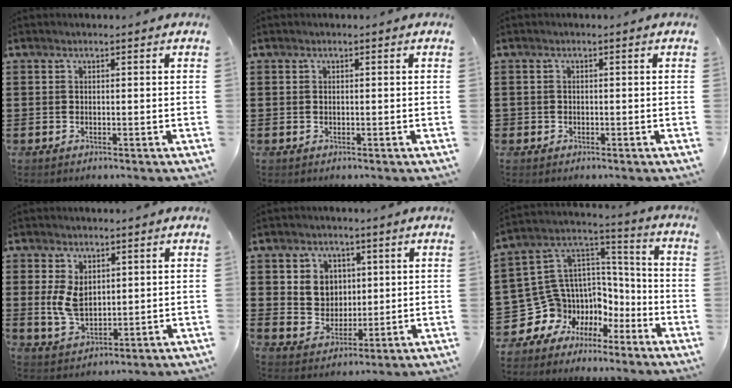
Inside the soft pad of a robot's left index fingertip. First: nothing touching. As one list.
[{"total": 0.0}, {"total": 0.6, "force": [-0.3, 0.5, 0.0], "torque": [-0.002, 0.001, -0.008]}, {"total": 5.9, "force": [1.3, 3.8, 4.2], "torque": [-0.102, 0.005, 0.021]}, {"total": 5.0, "force": [1.7, 4.7, 0.9], "torque": [-0.034, 0.008, 0.029]}, {"total": 8.8, "force": [-4.2, 7.7, -0.2], "torque": [-0.042, -0.028, -0.065]}]